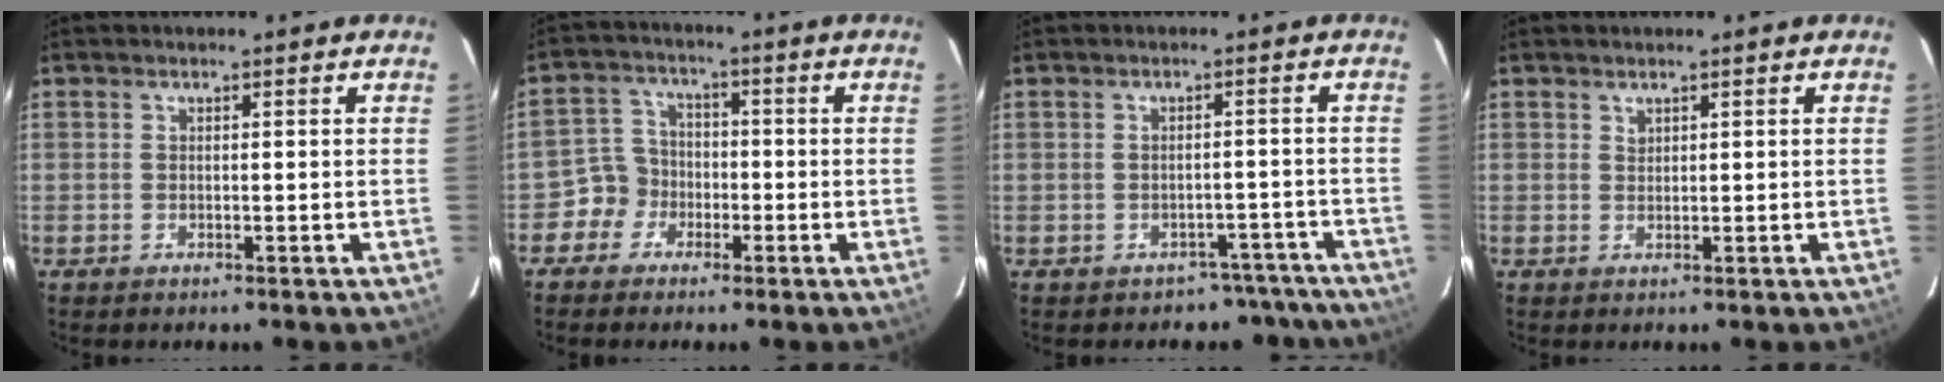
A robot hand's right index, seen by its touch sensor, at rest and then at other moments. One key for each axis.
{"total": 5.3, "fx": -2.6, "fy": 4.6, "fz": 0.2, "tx": -0.008, "ty": 0.025, "tz": -0.053}
{"total": 7.2, "fx": -5.9, "fy": 4.2, "fz": -0.1, "tx": 0.023, "ty": 0.047, "tz": -0.050}
{"total": 0.7, "fx": 0.7, "fy": 0.1, "fz": 0.1, "tx": -0.001, "ty": 0.002, "tz": 0.015}